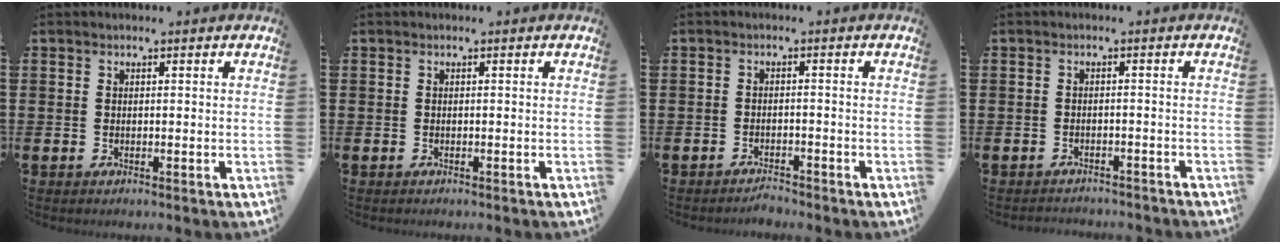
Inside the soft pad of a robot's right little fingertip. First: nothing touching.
{"total": 0.0}
{"total": 1.6, "force": [-1.6, 0.1, 0.0], "torque": [-0.006, 0.003, -0.034]}
{"total": 1.3, "force": [-1.3, 0.0, -0.2], "torque": [-0.002, 0.003, -0.029]}